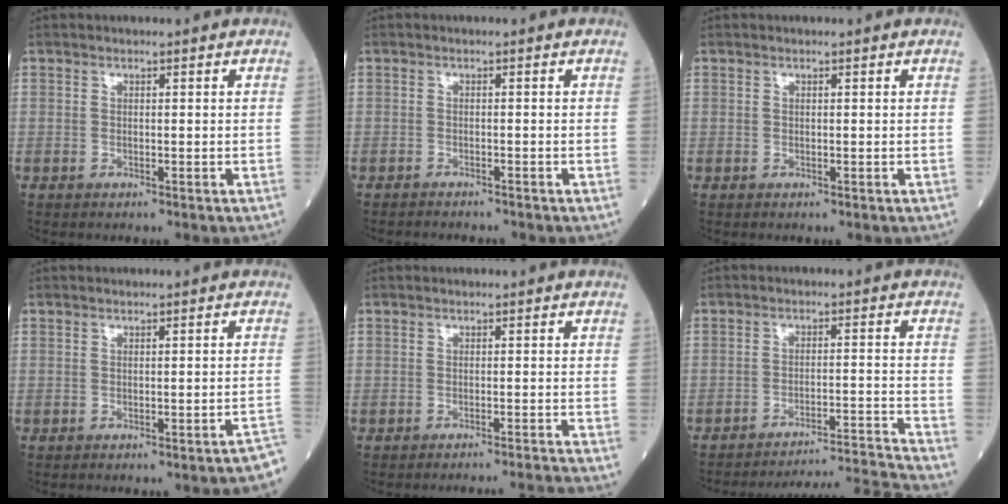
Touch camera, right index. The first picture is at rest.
{"total": 2.6, "force": [-2.5, 0.2, 0.5], "torque": [-0.004, -0.006, -0.035]}
{"total": 0.0}
{"total": 8.2, "force": [-7.7, 0.9, 2.7], "torque": [-0.012, 0.001, -0.079]}
{"total": 7.2, "force": [-6.6, -2.8, 0.0], "torque": [0.009, -0.010, -0.086]}
{"total": 13.5, "force": [-12.8, -4.2, 0.8], "torque": [0.006, -0.004, -0.192]}